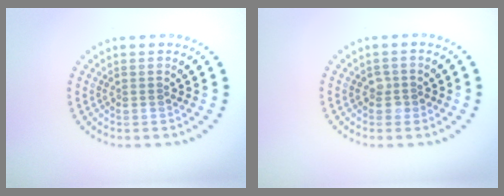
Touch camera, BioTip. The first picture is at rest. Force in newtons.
{"total": 1.1, "press": 1.1, "slide": 0.3}